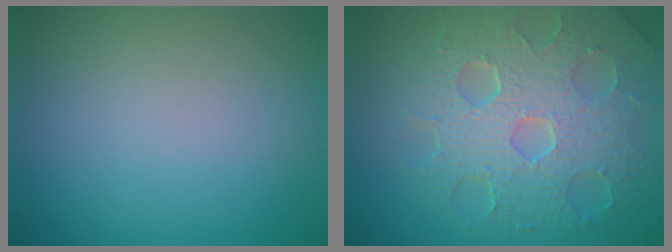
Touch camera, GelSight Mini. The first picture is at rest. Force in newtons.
{"total": 9.0, "press": 6.0, "slide": 6.6}